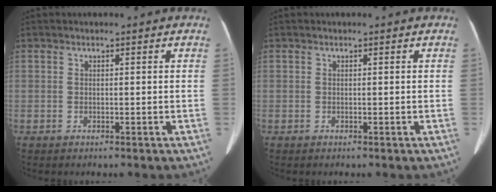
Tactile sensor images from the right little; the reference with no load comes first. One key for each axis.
{"total": 0.0}